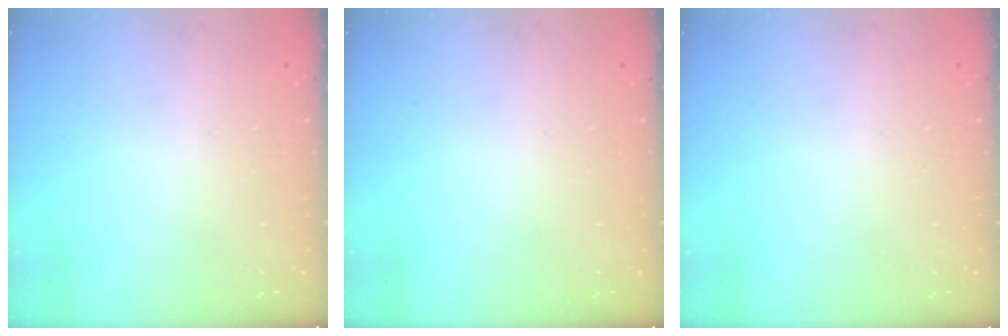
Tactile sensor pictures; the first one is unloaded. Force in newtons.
{"total": 0.0}
{"total": 0.0}